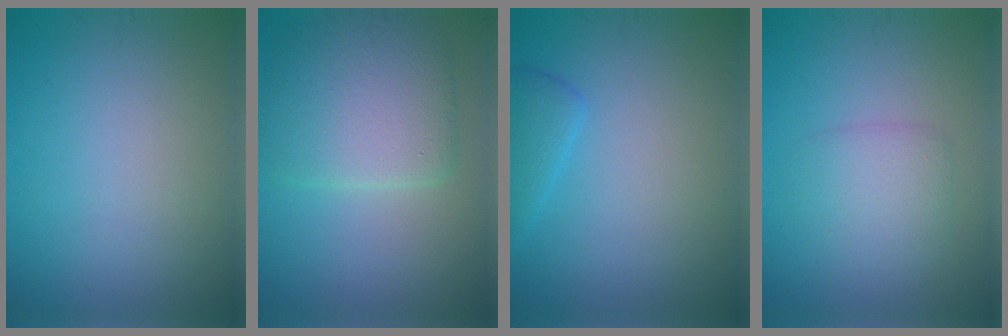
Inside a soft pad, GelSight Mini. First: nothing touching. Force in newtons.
{"total": 7.2, "press": 7.2, "slide": 0.2}
{"total": 2.0, "press": 2.0, "slide": 0.2}
{"total": 2.5, "press": 2.5, "slide": 0.3}